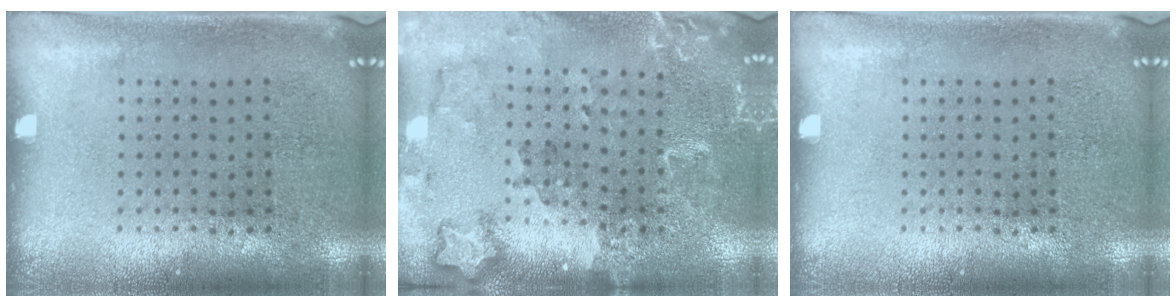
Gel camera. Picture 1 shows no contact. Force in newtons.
{"total": 1.8, "press": 1.7, "slide": 0.2}
{"total": 0.0}